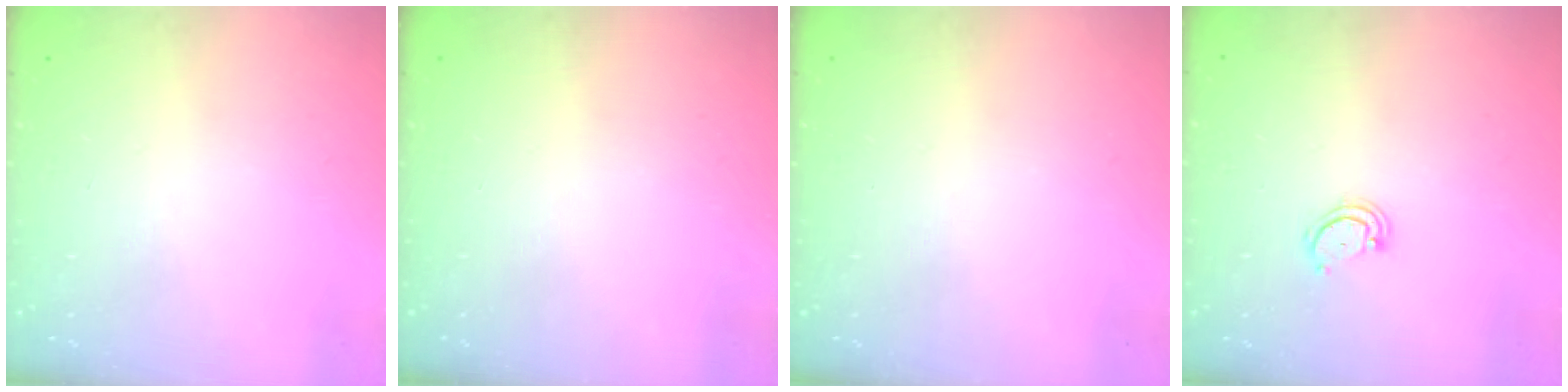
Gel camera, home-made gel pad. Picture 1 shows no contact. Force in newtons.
{"total": 0.0}
{"total": 0.0}
{"total": 2.6, "press": 2.6, "slide": 0.3}